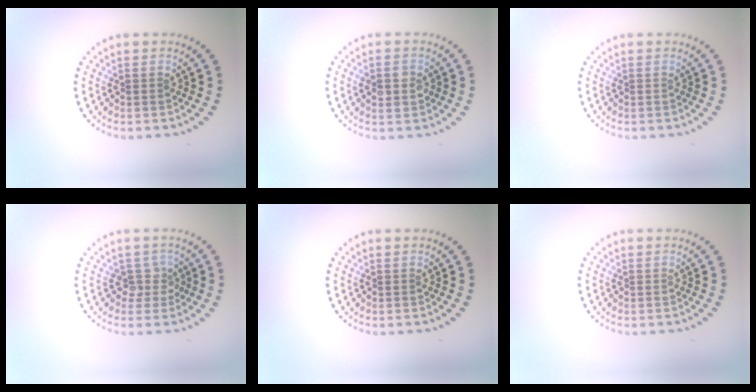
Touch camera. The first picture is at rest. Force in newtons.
{"total": 2.7, "press": 2.7, "slide": 0.1}
{"total": 0.0}
{"total": 1.7, "press": 1.2, "slide": 1.2}
{"total": 0.0}
{"total": 0.0}